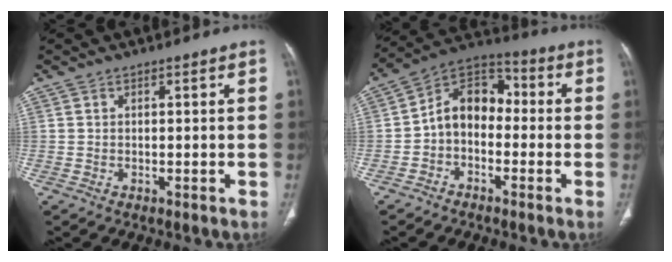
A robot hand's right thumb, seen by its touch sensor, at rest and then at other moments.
{"total": 10.1, "force": [-1.6, 7.4, 6.8], "torque": [-0.085, 0.044, -0.046]}